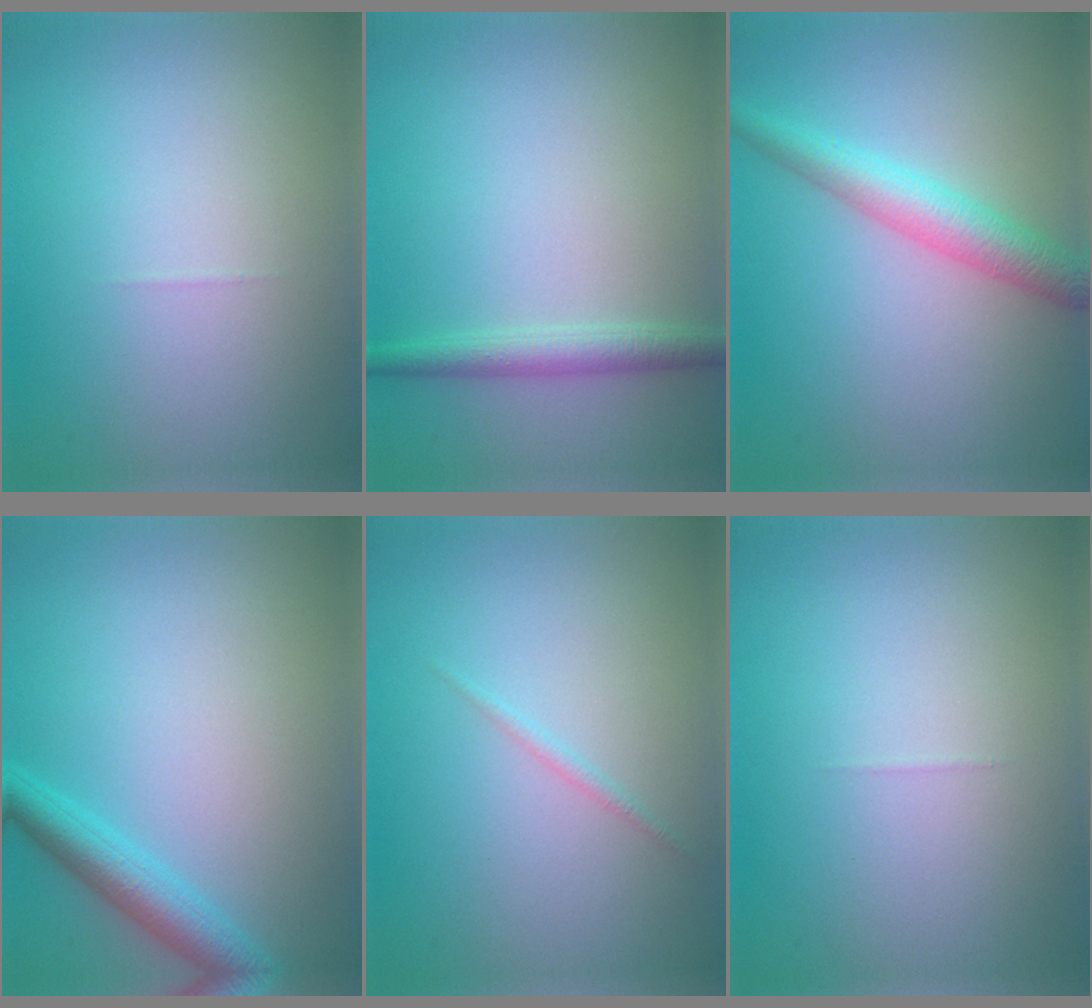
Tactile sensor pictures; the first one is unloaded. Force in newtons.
{"total": 2.3, "press": 2.3, "slide": 0.1}
{"total": 3.9, "press": 3.9, "slide": 0.2}
{"total": 3.4, "press": 3.4, "slide": 0.1}
{"total": 0.6, "press": 0.6, "slide": 0.0}
{"total": 0.0}